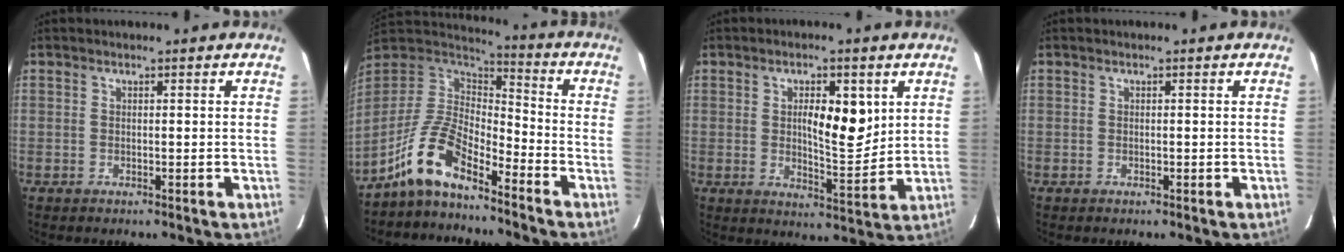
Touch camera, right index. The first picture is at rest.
{"total": 10.4, "force": [-7.7, 3.6, 5.9], "torque": [-0.137, 0.027, -0.148]}
{"total": 8.1, "force": [2.3, 2.5, 7.4], "torque": [-0.113, -0.003, 0.038]}
{"total": 0.0}